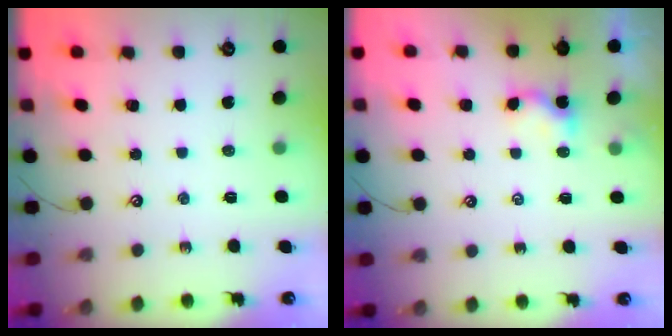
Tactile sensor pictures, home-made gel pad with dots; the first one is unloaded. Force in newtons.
{"total": 2.2, "press": 2.1, "slide": 0.5}